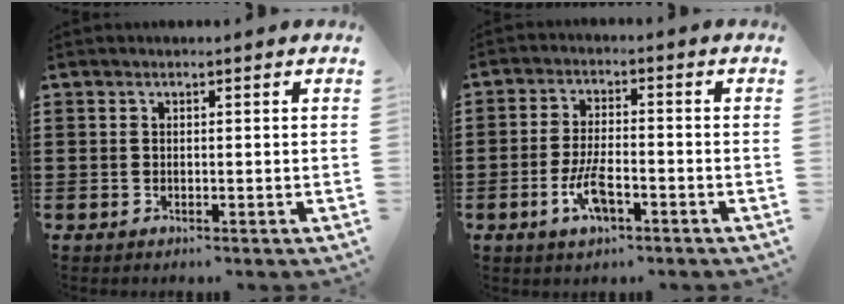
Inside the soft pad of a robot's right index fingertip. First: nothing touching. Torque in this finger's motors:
{"motor_torque": [1.80, 0.34, 0.13, 0.05]}